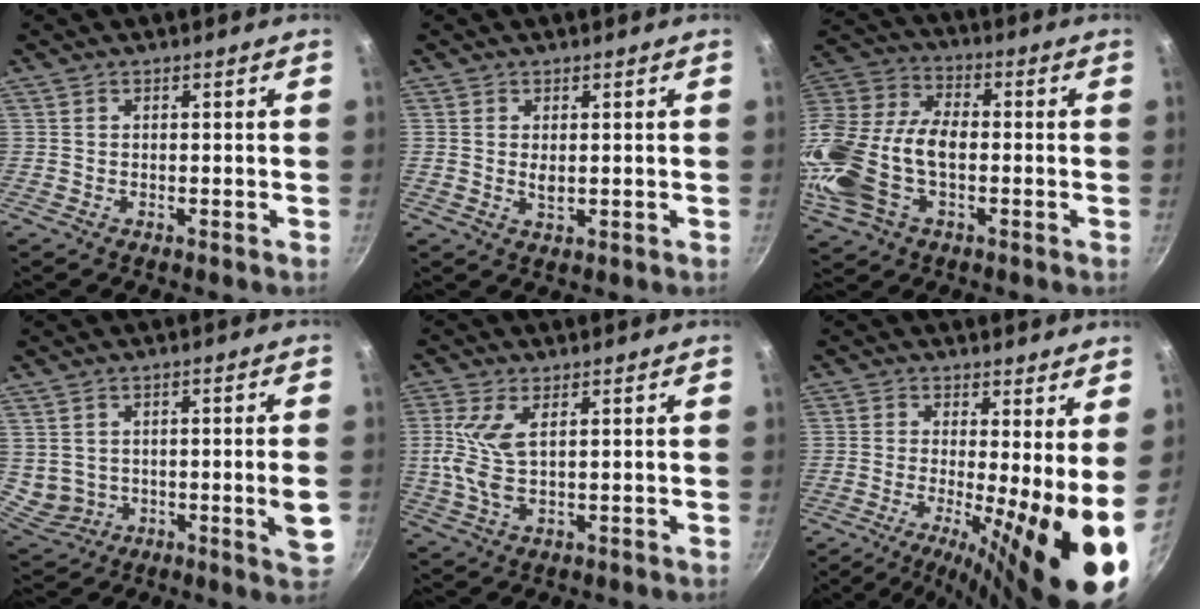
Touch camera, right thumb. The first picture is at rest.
{"total": 1.9, "force": [0.3, 1.0, 1.6], "torque": [-0.029, -0.003, 0.008]}
{"total": 21.5, "force": [-3.4, 13.1, 16.7], "torque": [-0.352, 0.030, -0.071]}
{"total": 8.7, "force": [0.2, 4.2, 7.6], "torque": [-0.104, -0.006, 0.025]}
{"total": 7.3, "force": [1.5, 3.3, 6.3], "torque": [-0.142, 0.001, 0.033]}
{"total": 13.2, "force": [-2.1, 1.9, 12.9], "torque": [-0.203, -0.017, -0.034]}